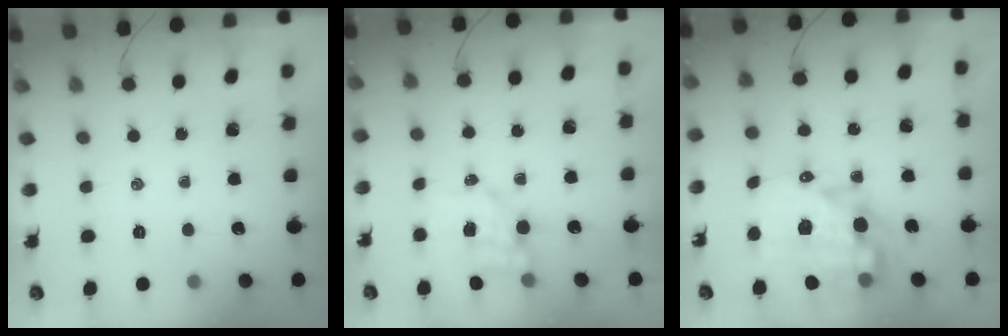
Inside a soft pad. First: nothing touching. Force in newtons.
{"total": 5.4, "press": 5.4, "slide": 0.5}
{"total": 16.3, "press": 16.0, "slide": 3.5}